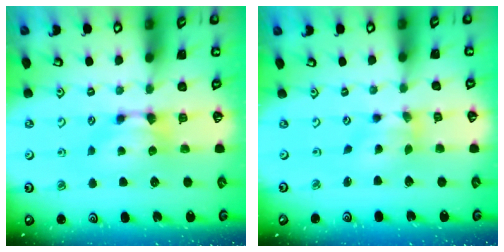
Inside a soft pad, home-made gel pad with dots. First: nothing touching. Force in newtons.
{"total": 2.5, "press": 2.1, "slide": 1.5}